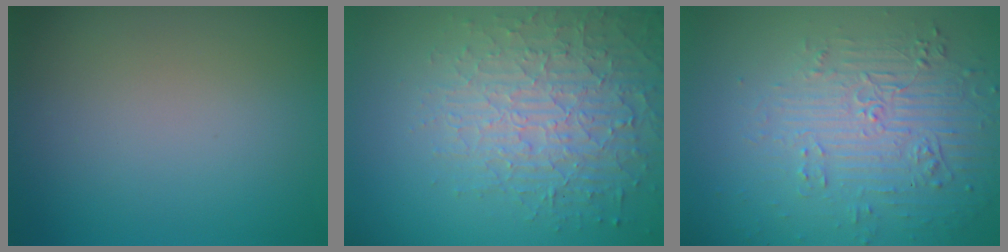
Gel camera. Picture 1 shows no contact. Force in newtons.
{"total": 5.3, "press": 4.6, "slide": 2.5}
{"total": 5.4, "press": 3.5, "slide": 4.1}